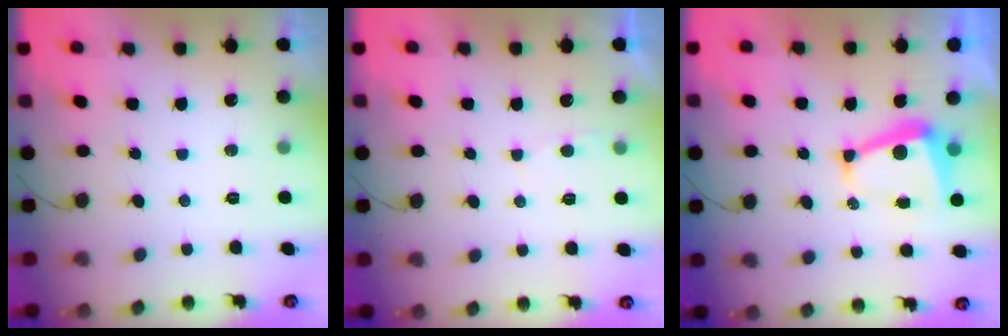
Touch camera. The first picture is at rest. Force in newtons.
{"total": 2.5, "press": 2.5, "slide": 0.2}
{"total": 5.7, "press": 5.7, "slide": 0.8}